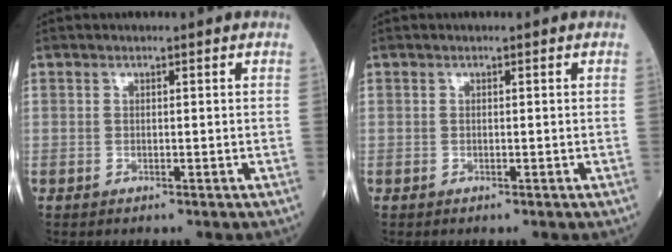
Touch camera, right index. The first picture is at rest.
{"total": 0.0}